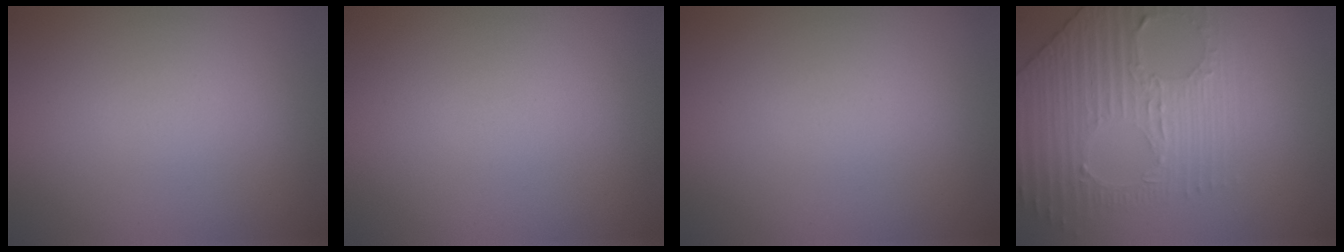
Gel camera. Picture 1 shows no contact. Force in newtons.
{"total": 0.0}
{"total": 0.0}
{"total": 3.9, "press": 3.8, "slide": 0.8}